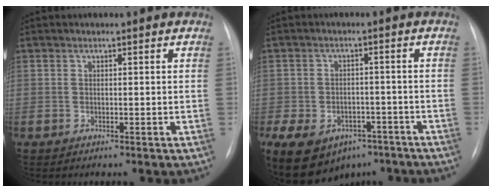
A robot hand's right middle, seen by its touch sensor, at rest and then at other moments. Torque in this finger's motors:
{"motor_torque": [1.12, -1.02, 0.60, 0.17]}